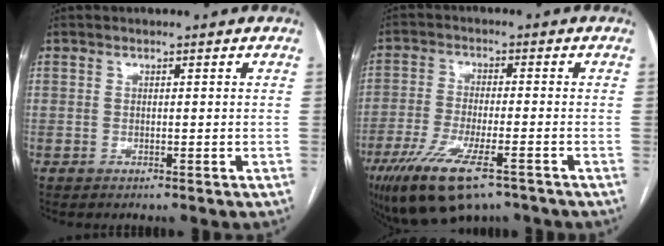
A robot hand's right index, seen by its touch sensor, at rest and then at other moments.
{"total": 13.1, "force": [-8.4, 3.3, 9.5], "torque": [-0.179, -0.029, -0.139]}